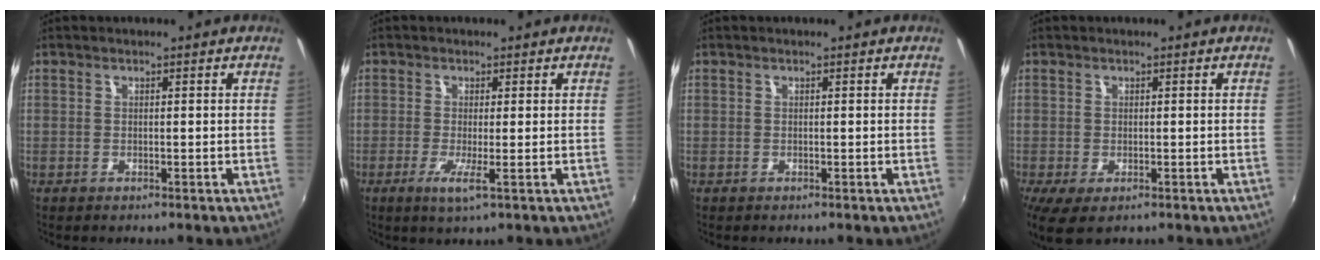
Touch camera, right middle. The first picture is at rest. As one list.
[{"total": 3.4, "force": [-1.0, -0.2, 3.2], "torque": [-0.071, -0.013, -0.023]}, {"total": 0.0}, {"total": 4.1, "force": [-1.7, 1.9, 3.2], "torque": [-0.059, -0.020, -0.021]}]